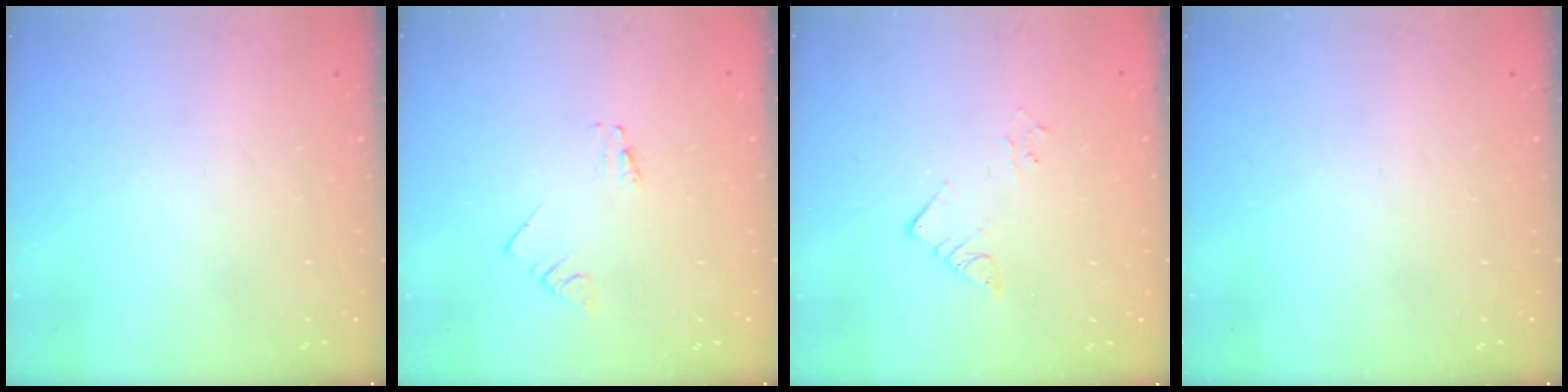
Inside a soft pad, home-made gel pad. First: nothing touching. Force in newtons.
{"total": 0.7, "press": 0.7, "slide": 0.1}
{"total": 3.9, "press": 3.9, "slide": 0.2}
{"total": 0.0}